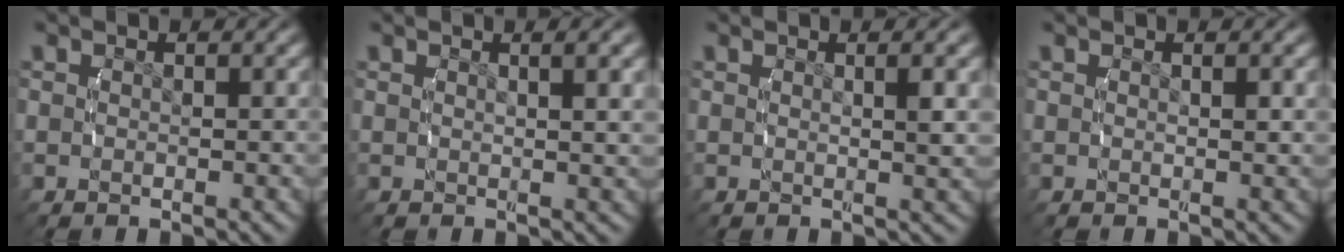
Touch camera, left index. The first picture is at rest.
{"total": 1.8, "force": [1.0, -0.5, 1.5], "torque": [-0.017, 0.002, 0.020]}
{"total": 1.8, "force": [0.7, -0.5, 1.6], "torque": [-0.020, 0.001, 0.014]}
{"total": 0.6, "force": [0.2, -0.2, 0.6], "torque": [-0.008, -0.002, 0.008]}